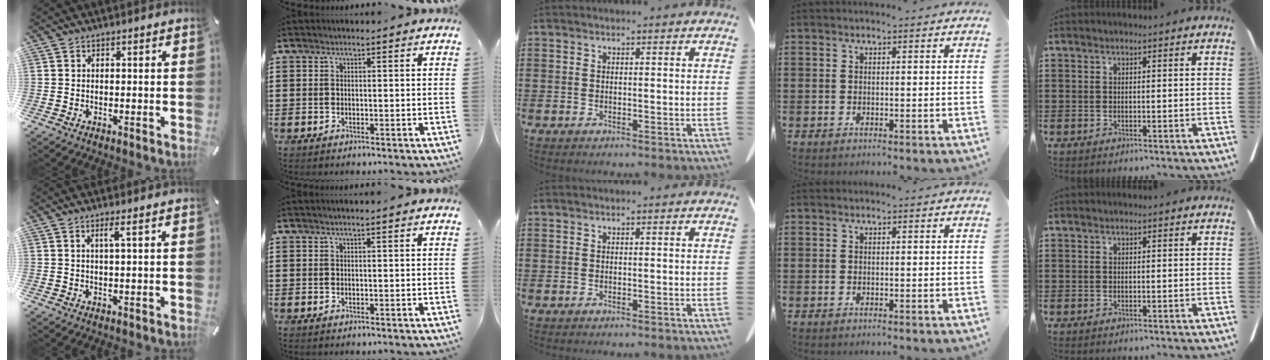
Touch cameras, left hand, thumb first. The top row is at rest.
{"thumb": {"total": 2.6, "force": [0.9, -0.1, 2.5], "torque": [-0.049, -0.002, 0.014]}, "index": {"total": 0.6, "force": [0.3, -0.1, 0.4], "torque": [-0.007, -0.001, 0.007]}}